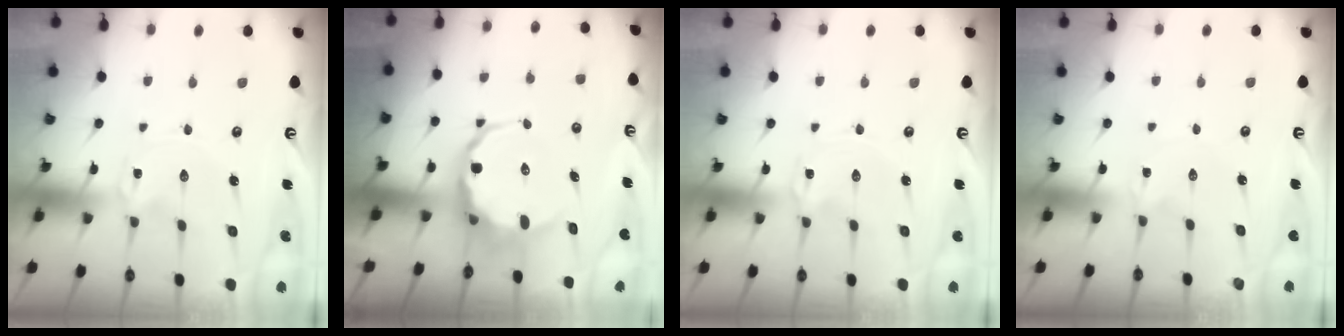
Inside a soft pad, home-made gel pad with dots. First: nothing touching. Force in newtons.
{"total": 8.1, "press": 7.8, "slide": 2.0}
{"total": 0.5, "press": 0.5, "slide": 0.1}
{"total": 0.0}